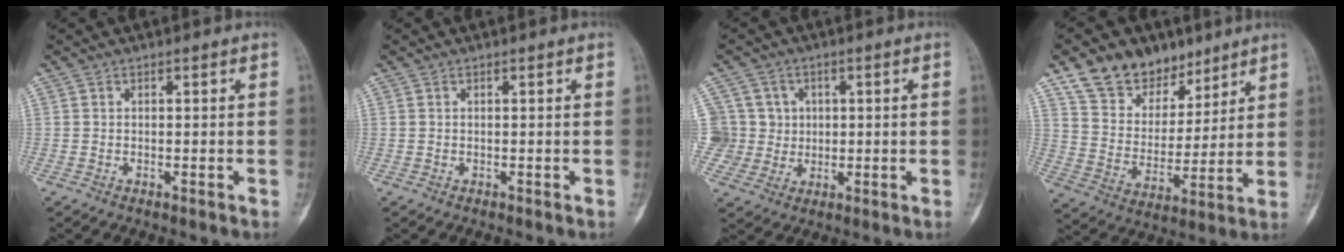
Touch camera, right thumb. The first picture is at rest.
{"total": 0.0}
{"total": 7.6, "force": [1.4, 7.5, 0.4], "torque": [0.031, 0.010, 0.027]}
{"total": 15.0, "force": [10.5, 9.6, 4.8], "torque": [-0.039, -0.051, 0.196]}